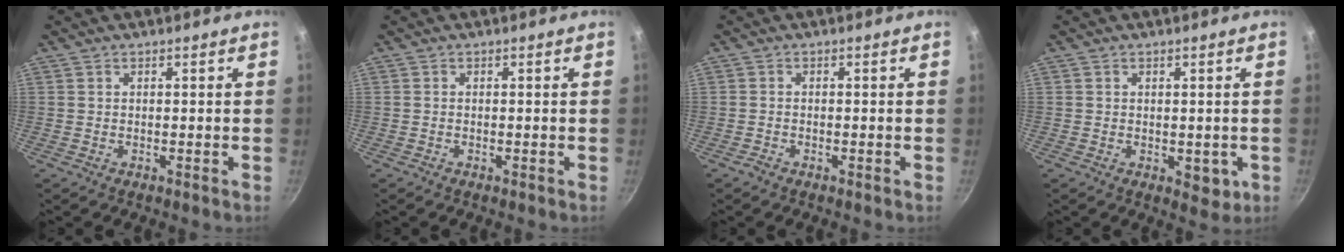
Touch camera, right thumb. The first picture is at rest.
{"total": 0.0}
{"total": 1.0, "force": [-0.9, 0.3, 0.4], "torque": [-0.014, 0.007, -0.020]}
{"total": 4.0, "force": [-0.7, 2.7, 2.8], "torque": [-0.025, -0.003, -0.005]}